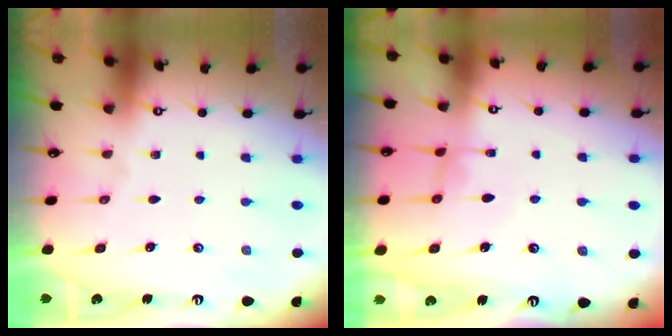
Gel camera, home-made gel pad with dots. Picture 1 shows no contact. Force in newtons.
{"total": 0.0}